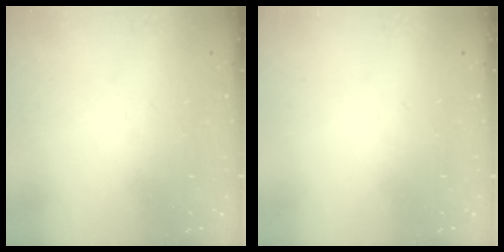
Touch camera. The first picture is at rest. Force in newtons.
{"total": 0.0}